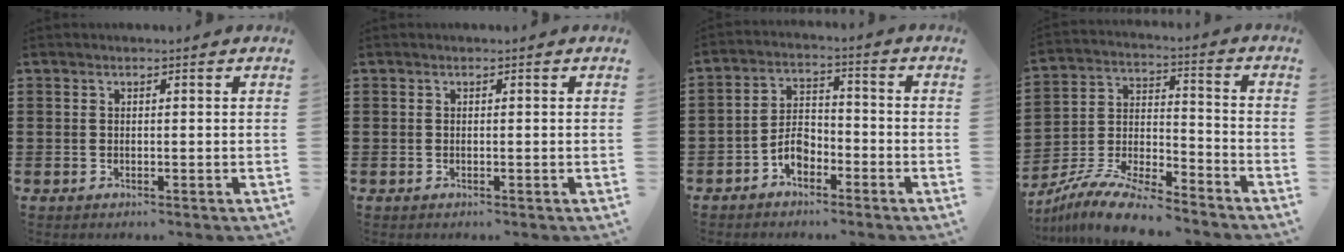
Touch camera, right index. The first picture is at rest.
{"total": 0.0}
{"total": 4.7, "force": [-2.7, 2.7, 2.8], "torque": [-0.065, 0.006, -0.055]}
{"total": 10.2, "force": [-9.2, 1.8, 4.1], "torque": [-0.081, 0.022, -0.180]}